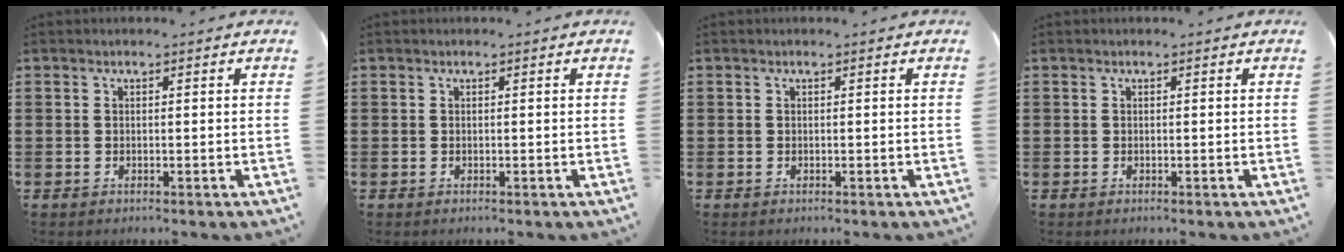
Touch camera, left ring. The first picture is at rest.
{"total": 0.0}
{"total": 0.0}
{"total": 0.0}